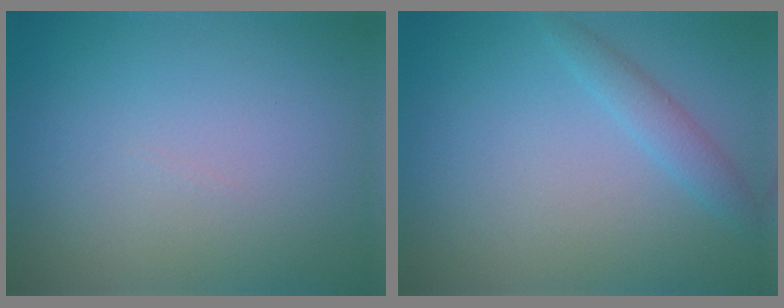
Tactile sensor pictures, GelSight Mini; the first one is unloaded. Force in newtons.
{"total": 1.9, "press": 1.9, "slide": 0.1}